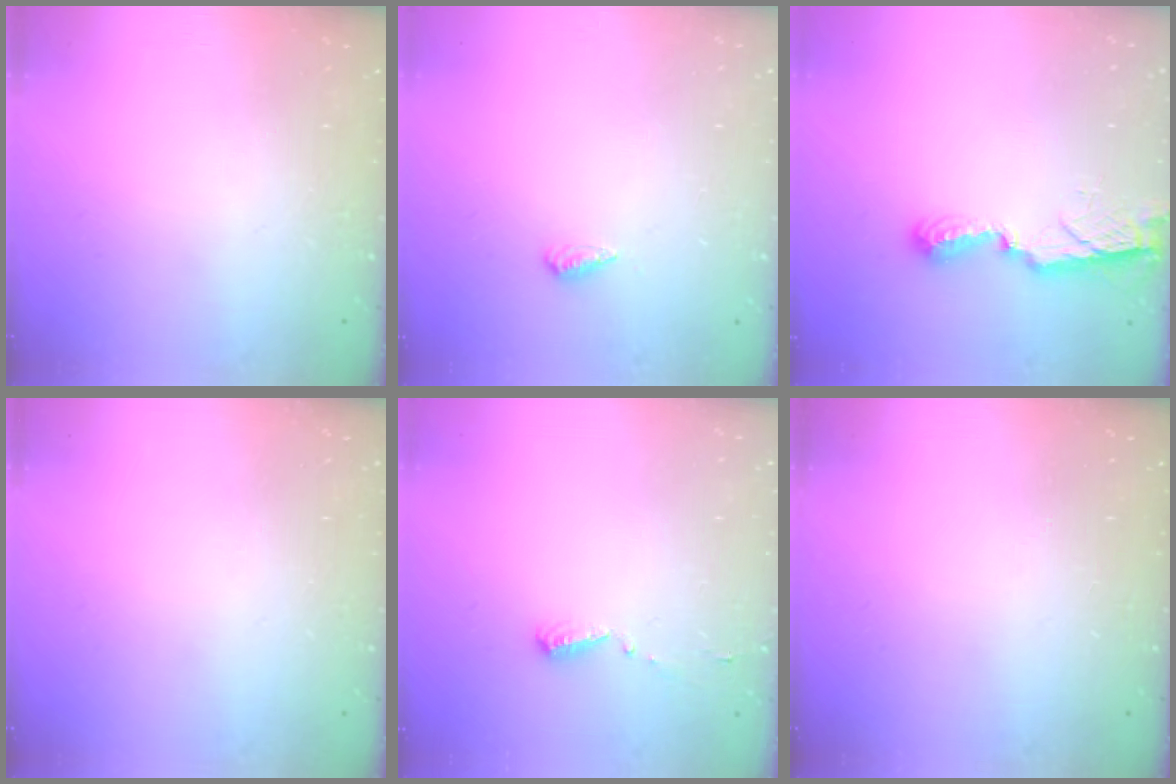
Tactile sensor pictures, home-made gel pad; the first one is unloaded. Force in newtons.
{"total": 3.6, "press": 3.4, "slide": 1.2}
{"total": 7.5, "press": 7.5, "slide": 0.5}
{"total": 0.0}
{"total": 4.7, "press": 4.7, "slide": 0.4}
{"total": 0.0}